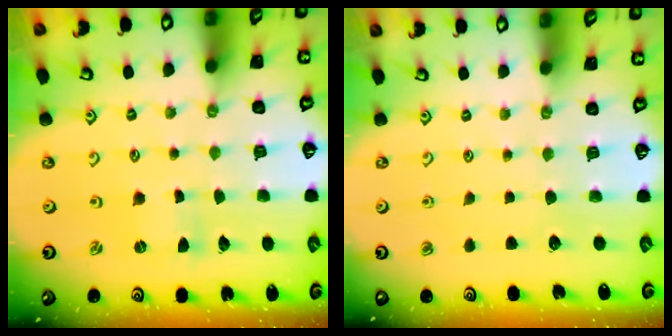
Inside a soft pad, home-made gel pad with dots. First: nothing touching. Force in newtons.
{"total": 0.0}